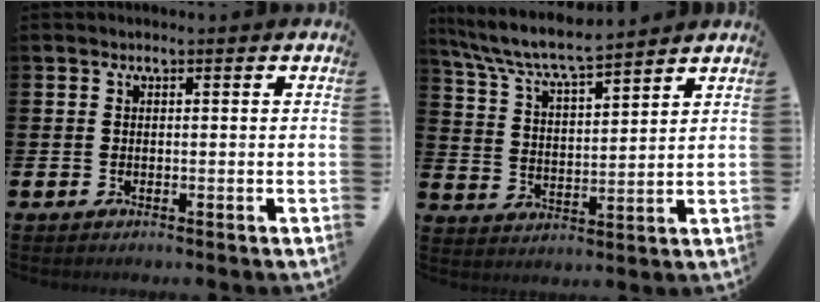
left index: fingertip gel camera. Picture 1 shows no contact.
{"total": 7.4, "force": [6.9, 0.6, 2.6], "torque": [-0.079, -0.039, 0.120]}